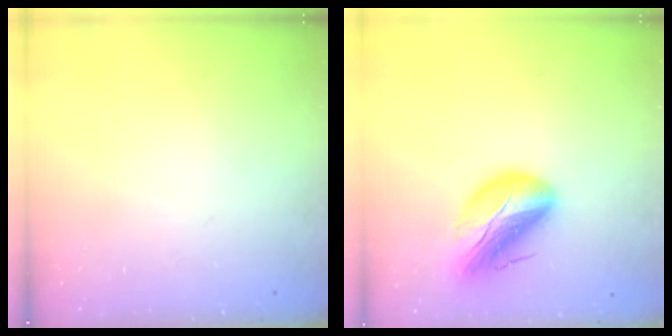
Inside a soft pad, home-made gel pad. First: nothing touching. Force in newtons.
{"total": 14.9, "press": 14.4, "slide": 3.9}